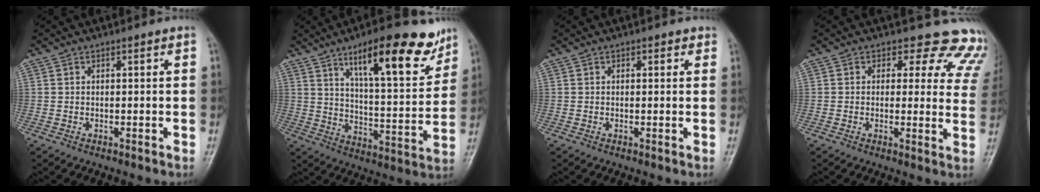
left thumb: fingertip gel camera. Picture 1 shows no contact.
{"total": 18.3, "force": [11.1, 5.6, 13.4], "torque": [-0.162, -0.055, 0.175]}
{"total": 1.2, "force": [0.6, 0.9, 0.6], "torque": [0.006, 0.000, 0.003]}
{"total": 12.8, "force": [10.4, 6.4, 3.9], "torque": [0.014, -0.053, 0.082]}